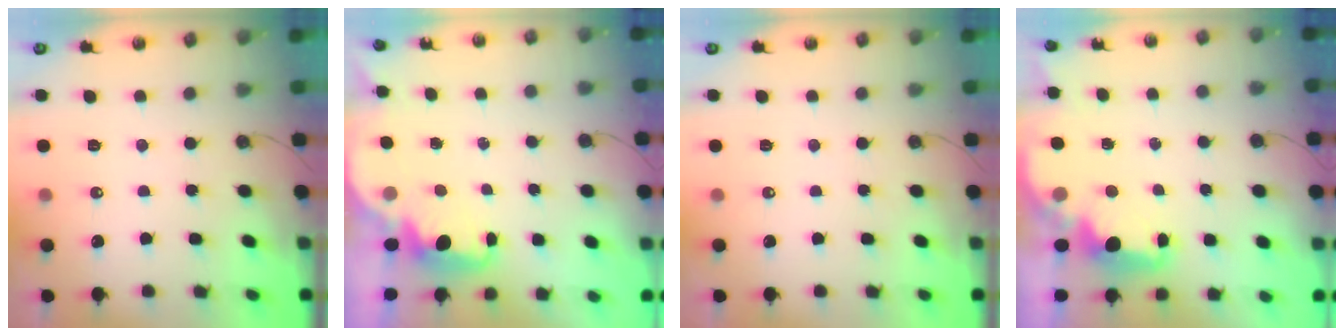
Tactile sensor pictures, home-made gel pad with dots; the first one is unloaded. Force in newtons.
{"total": 2.2, "press": 2.1, "slide": 0.6}
{"total": 0.0}
{"total": 2.4, "press": 2.2, "slide": 0.7}